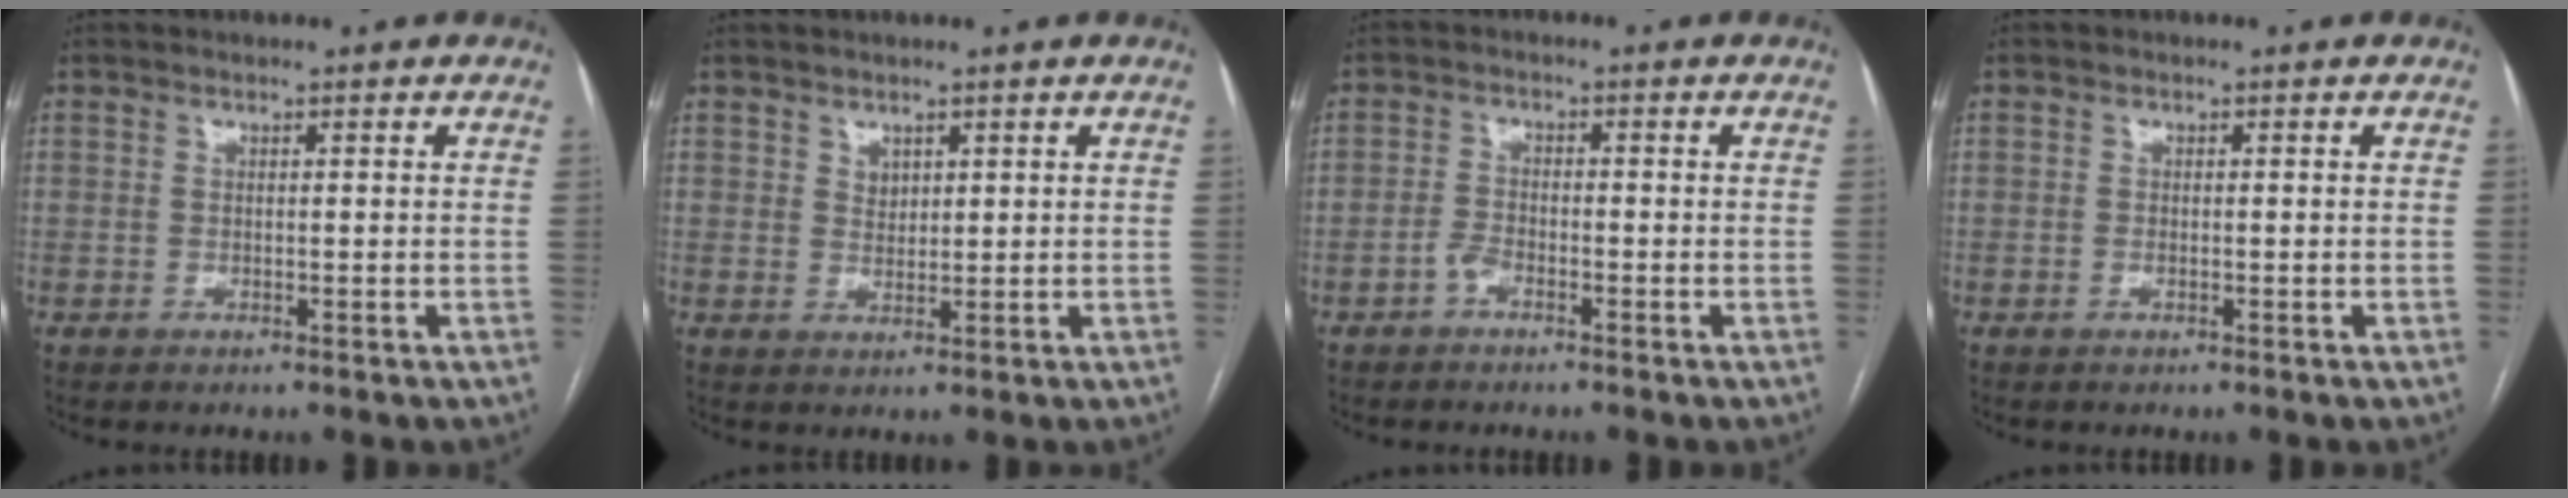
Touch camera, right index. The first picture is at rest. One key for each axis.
{"total": 1.8, "fx": 1.1, "fy": 1.3, "fz": 0.7, "tx": -0.011, "ty": -0.001, "tz": 0.023}
{"total": 2.0, "fx": -1.4, "fy": 0.8, "fz": 1.3, "tx": -0.026, "ty": 0.003, "tz": -0.028}
{"total": 0.6, "fx": -0.2, "fy": 0.2, "fz": 0.5, "tx": -0.011, "ty": 0.000, "tz": -0.003}